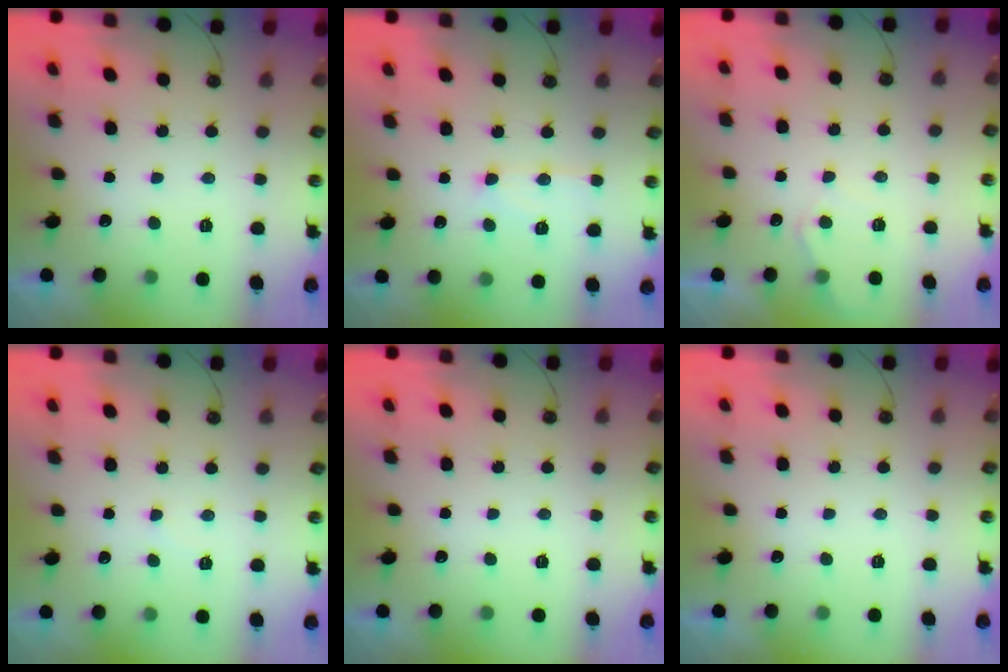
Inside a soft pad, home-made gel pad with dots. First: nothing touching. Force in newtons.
{"total": 9.7, "press": 9.7, "slide": 0.9}
{"total": 6.5, "press": 6.4, "slide": 0.7}
{"total": 5.3, "press": 5.2, "slide": 0.7}
{"total": 0.0}
{"total": 0.0}